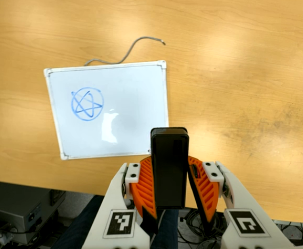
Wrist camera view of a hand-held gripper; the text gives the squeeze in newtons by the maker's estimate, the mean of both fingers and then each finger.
{"total": 5.2, "left": 4.5, "right": 5.9}